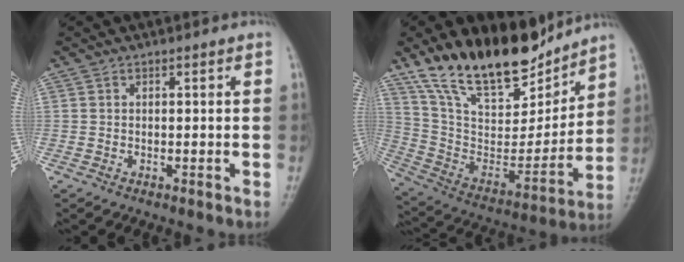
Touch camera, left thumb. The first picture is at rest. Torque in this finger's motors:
{"motor_torque": [3.57, 1.44, 1.37, -1.40, 0.45]}